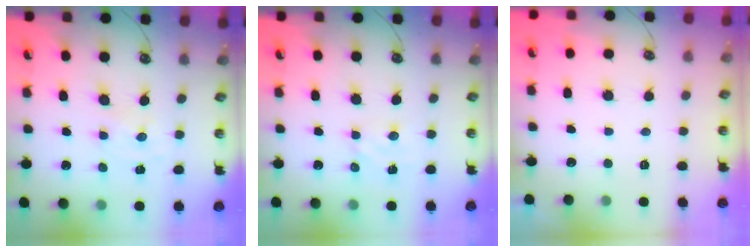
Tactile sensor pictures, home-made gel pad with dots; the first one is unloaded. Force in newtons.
{"total": 2.3, "press": 2.3, "slide": 0.4}
{"total": 0.0}